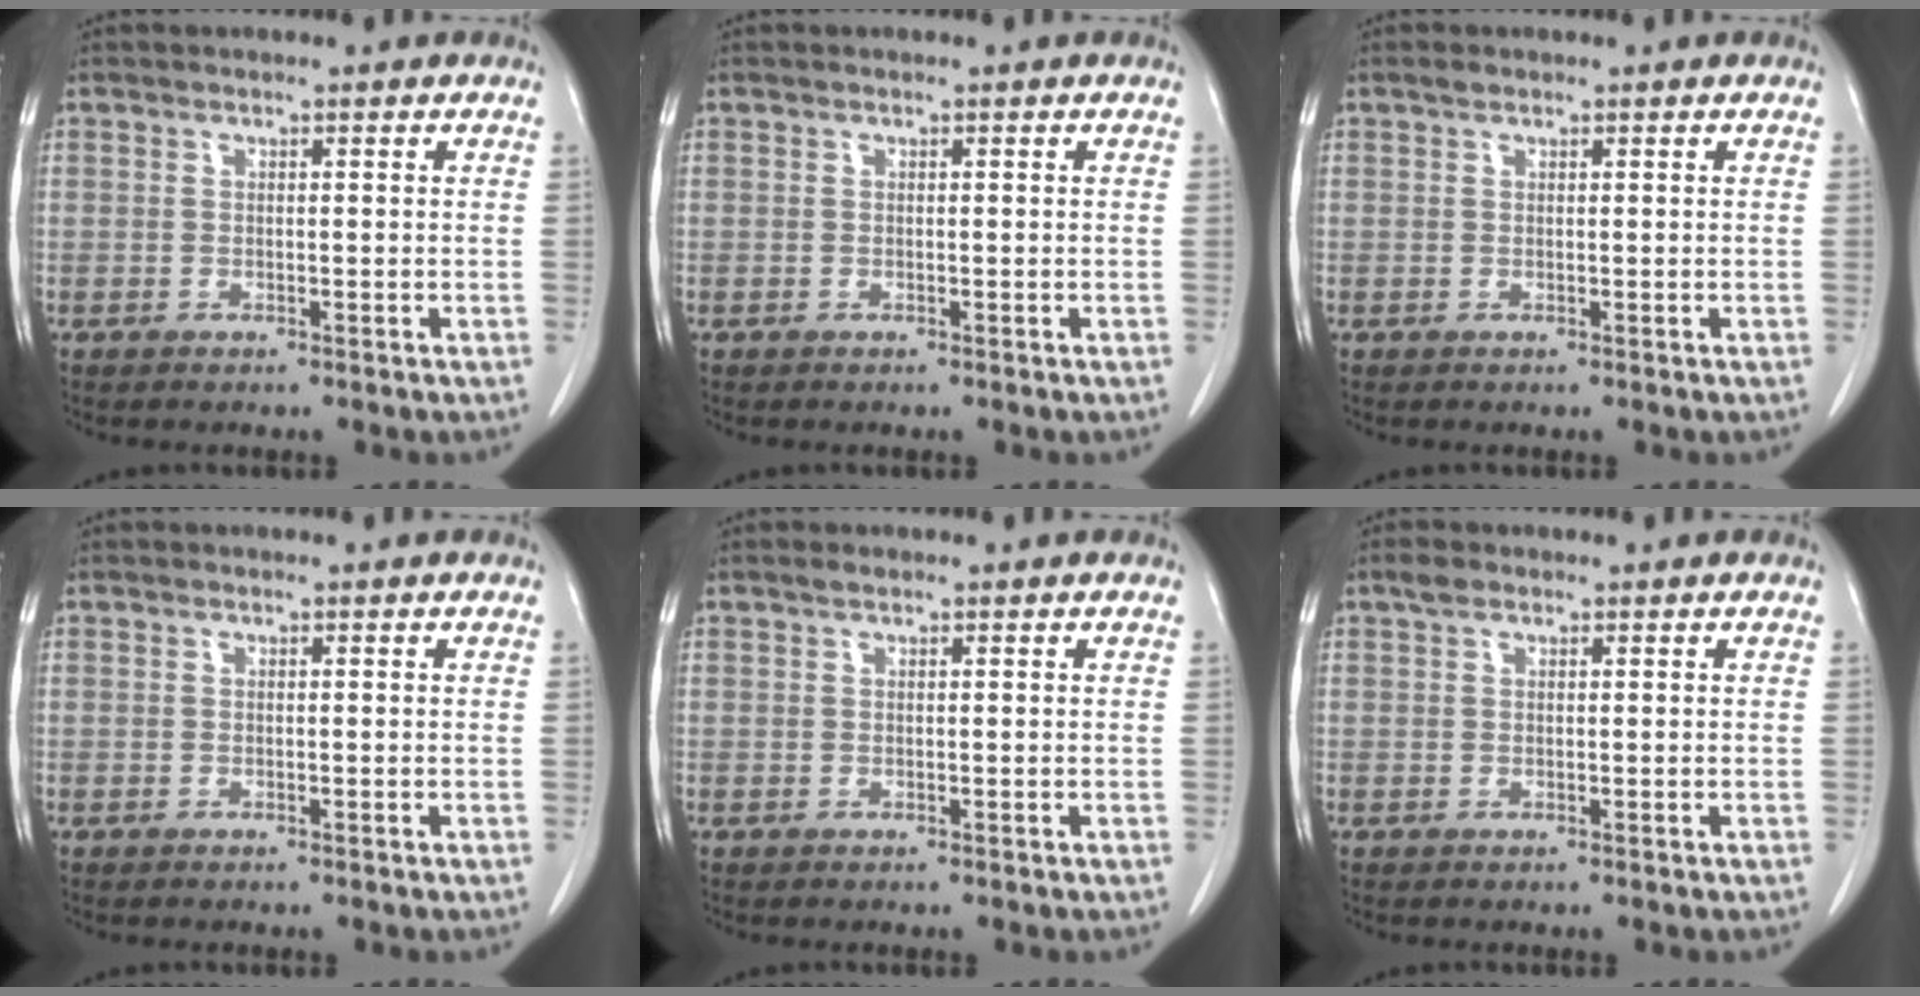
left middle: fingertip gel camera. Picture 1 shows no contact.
{"total": 0.0}
{"total": 0.6, "force": [0.5, 0.3, 0.2], "torque": [-0.010, 0.004, 0.010]}
{"total": 0.0}
{"total": 0.6, "force": [0.5, 0.1, 0.3], "torque": [-0.013, 0.002, 0.011]}
{"total": 1.3, "force": [0.9, 0.6, 0.6], "torque": [-0.017, 0.012, 0.016]}